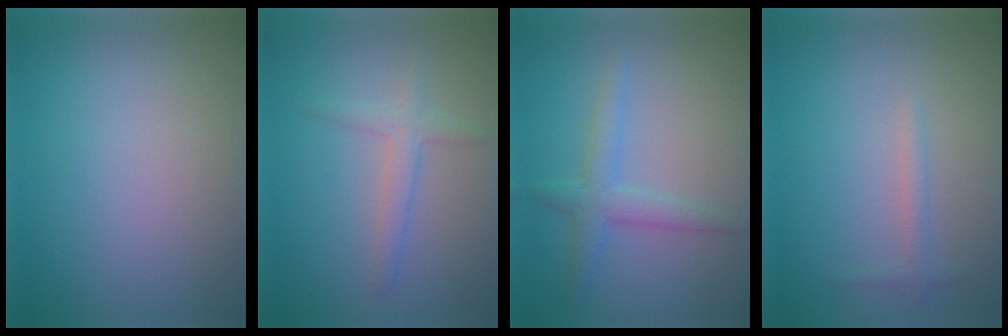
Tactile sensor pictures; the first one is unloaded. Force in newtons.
{"total": 2.0, "press": 2.0, "slide": 0.1}
{"total": 2.5, "press": 2.5, "slide": 0.1}
{"total": 1.1, "press": 1.1, "slide": 0.1}